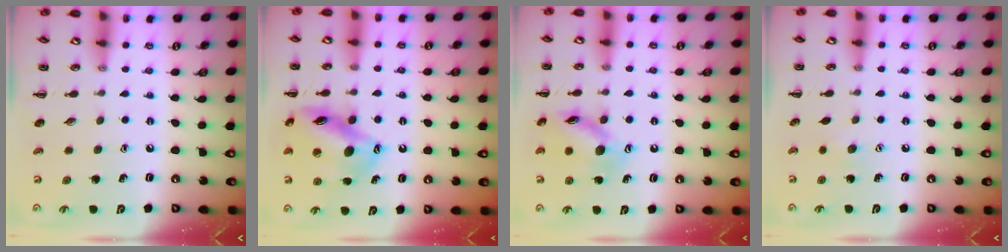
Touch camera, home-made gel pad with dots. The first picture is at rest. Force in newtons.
{"total": 14.5, "press": 14.1, "slide": 3.5}
{"total": 12.8, "press": 12.7, "slide": 0.7}
{"total": 3.1, "press": 3.0, "slide": 0.8}